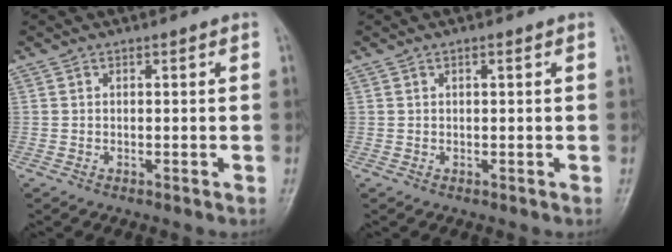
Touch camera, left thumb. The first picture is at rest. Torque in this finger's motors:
{"motor_torque": [-0.31, -0.27, -0.24, 0.34, -0.01]}